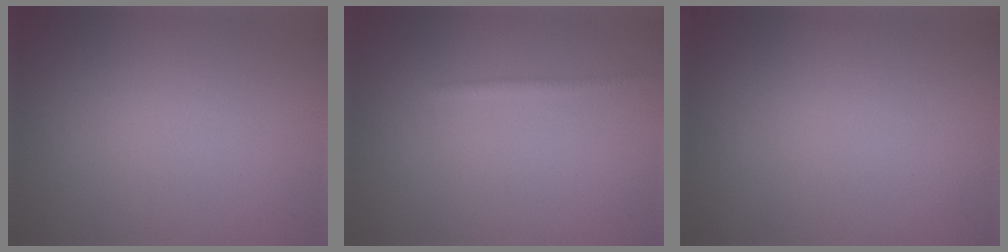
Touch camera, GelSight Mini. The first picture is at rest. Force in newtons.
{"total": 1.0, "press": 1.0, "slide": 0.0}
{"total": 0.0}